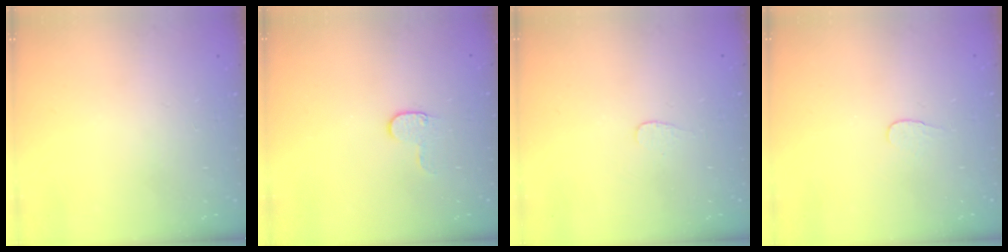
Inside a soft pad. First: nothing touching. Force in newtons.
{"total": 5.5, "press": 5.5, "slide": 0.5}
{"total": 3.0, "press": 3.0, "slide": 0.2}
{"total": 3.8, "press": 3.8, "slide": 0.3}